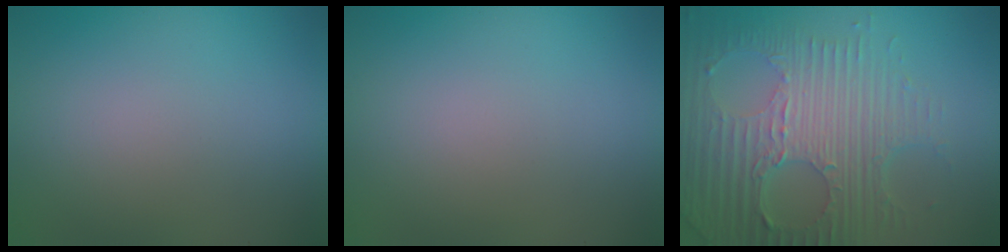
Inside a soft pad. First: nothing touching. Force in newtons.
{"total": 0.0}
{"total": 8.0, "press": 5.6, "slide": 5.8}